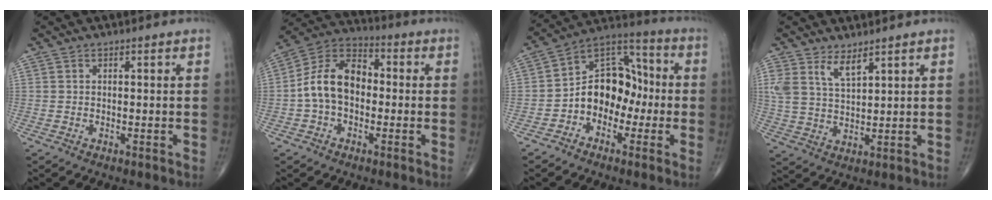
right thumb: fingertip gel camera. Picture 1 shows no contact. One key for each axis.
{"total": 12.0, "fx": -1.1, "fy": 8.1, "fz": 8.8, "tx": -0.145, "ty": 0.039, "tz": -0.035}
{"total": 12.6, "fx": -2.5, "fy": 9.3, "fz": 8.2, "tx": -0.093, "ty": 0.051, "tz": -0.058}
{"total": 5.6, "fx": 3.7, "fy": 2.0, "fz": 3.6, "tx": -0.068, "ty": -0.025, "tz": 0.079}